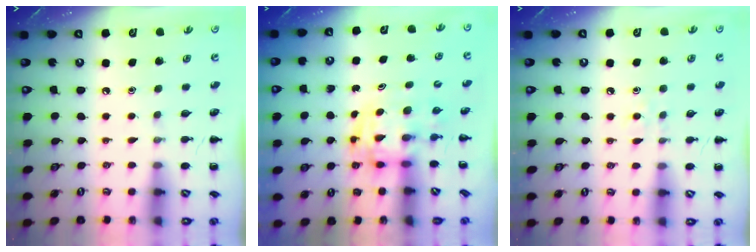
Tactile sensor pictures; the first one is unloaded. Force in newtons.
{"total": 2.9, "press": 2.9, "slide": 0.5}
{"total": 4.1, "press": 3.8, "slide": 1.4}